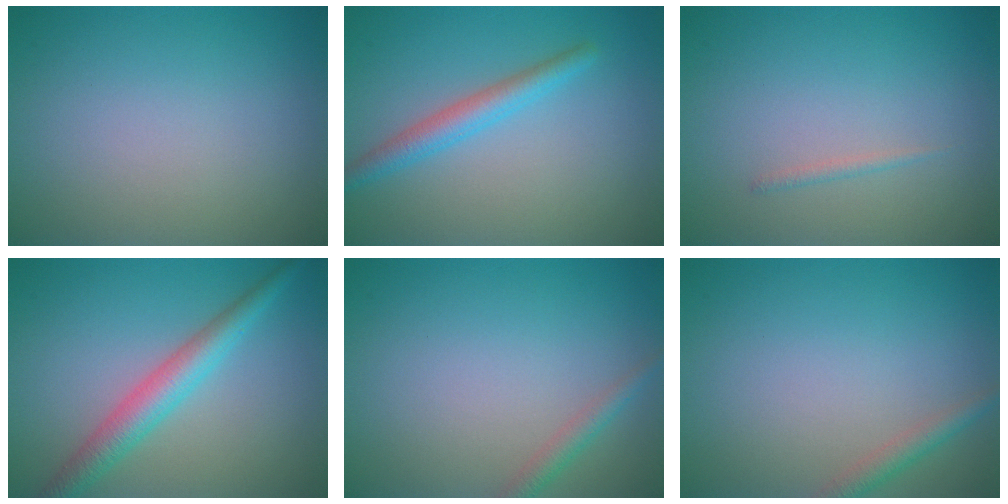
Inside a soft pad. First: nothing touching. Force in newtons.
{"total": 2.7, "press": 2.7, "slide": 0.1}
{"total": 0.6, "press": 0.6, "slide": 0.1}
{"total": 3.9, "press": 3.9, "slide": 0.1}
{"total": 1.5, "press": 1.5, "slide": 0.0}
{"total": 1.8, "press": 1.8, "slide": 0.1}